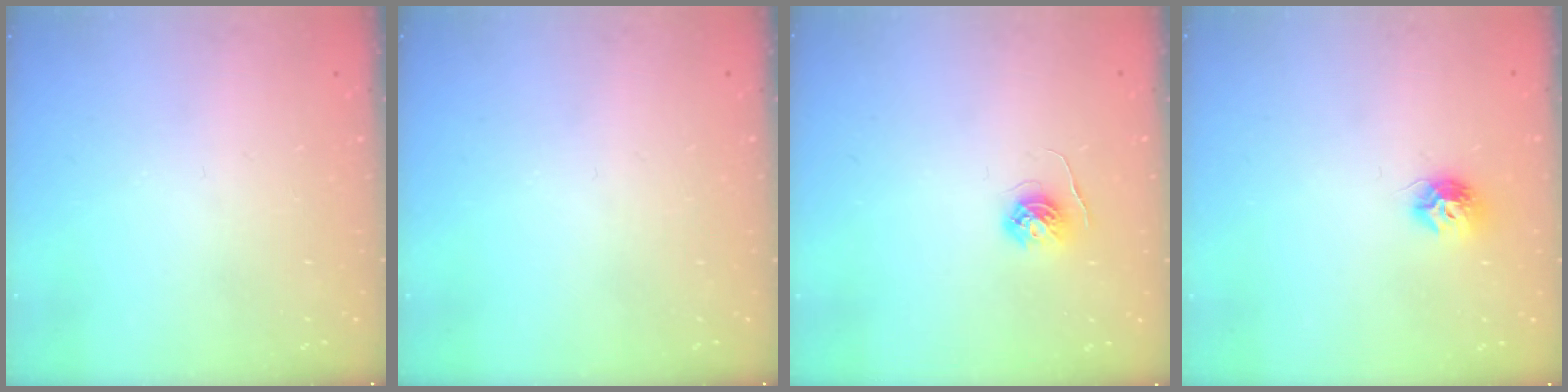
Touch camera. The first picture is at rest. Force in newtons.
{"total": 0.0}
{"total": 4.8, "press": 4.7, "slide": 0.5}
{"total": 8.0, "press": 8.0, "slide": 0.5}